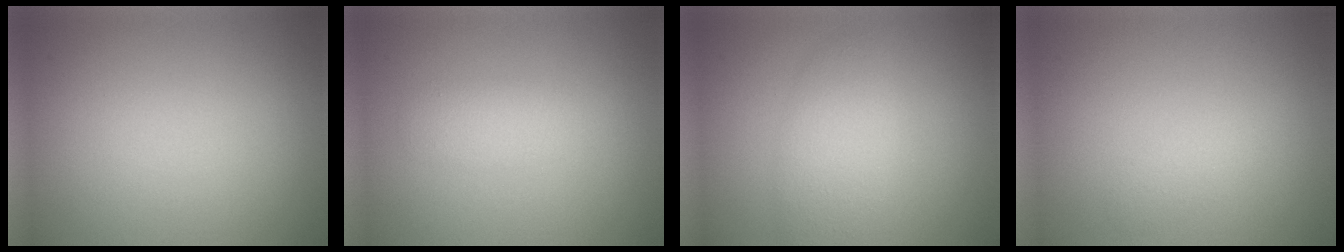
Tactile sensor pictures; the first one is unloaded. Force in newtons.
{"total": 1.7, "press": 1.7, "slide": 0.1}
{"total": 3.4, "press": 3.4, "slide": 0.1}
{"total": 1.2, "press": 1.2, "slide": 0.1}